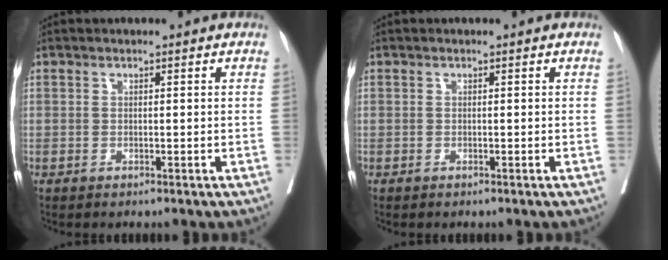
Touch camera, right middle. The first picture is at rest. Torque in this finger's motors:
{"motor_torque": [1.19, -0.94, 0.06, 0.01]}